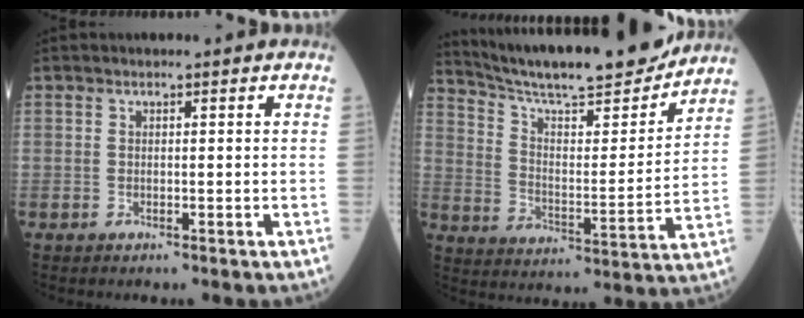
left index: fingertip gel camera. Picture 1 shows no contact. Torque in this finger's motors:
{"motor_torque": [0.31, -0.81, 0.31, 0.08]}